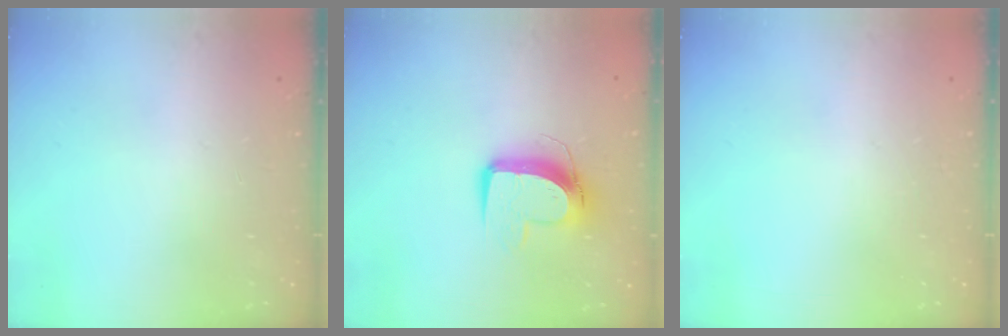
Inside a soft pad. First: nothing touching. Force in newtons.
{"total": 10.6, "press": 10.6, "slide": 0.6}
{"total": 0.0}